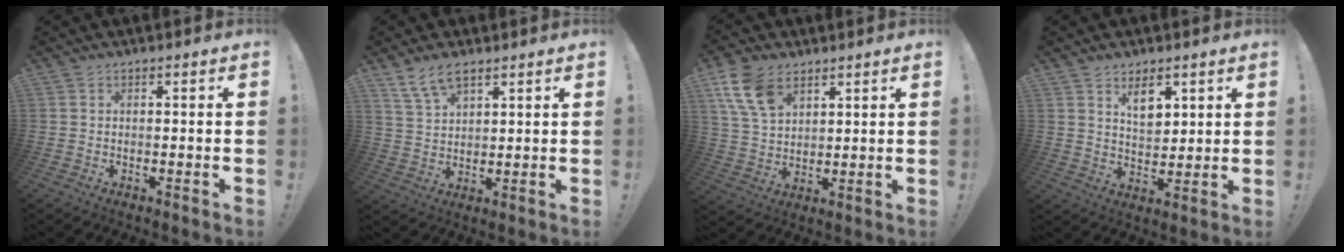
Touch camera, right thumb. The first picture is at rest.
{"total": 7.3, "force": [5.1, 3.4, 4.1], "torque": [-0.074, -0.020, 0.097]}
{"total": 12.5, "force": [6.8, 7.9, 6.9], "torque": [-0.131, -0.021, 0.134]}
{"total": 7.4, "force": [4.3, 4.2, 4.2], "torque": [-0.062, -0.022, 0.077]}